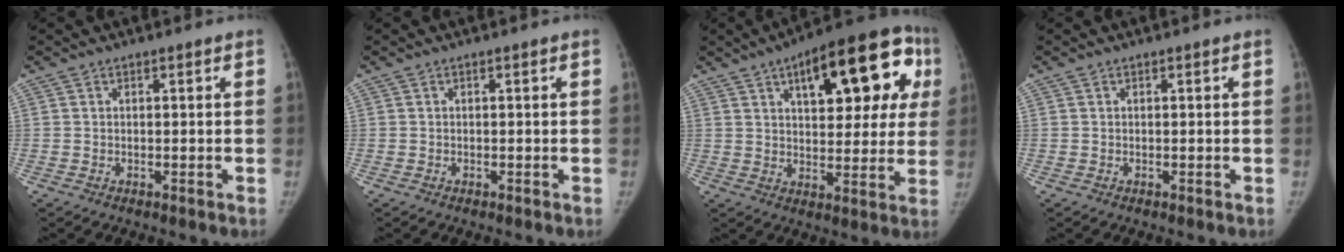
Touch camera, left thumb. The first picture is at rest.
{"total": 0.0}
{"total": 22.2, "force": [8.3, 9.7, 18.2], "torque": [-0.206, 0.017, 0.108]}
{"total": 0.0}